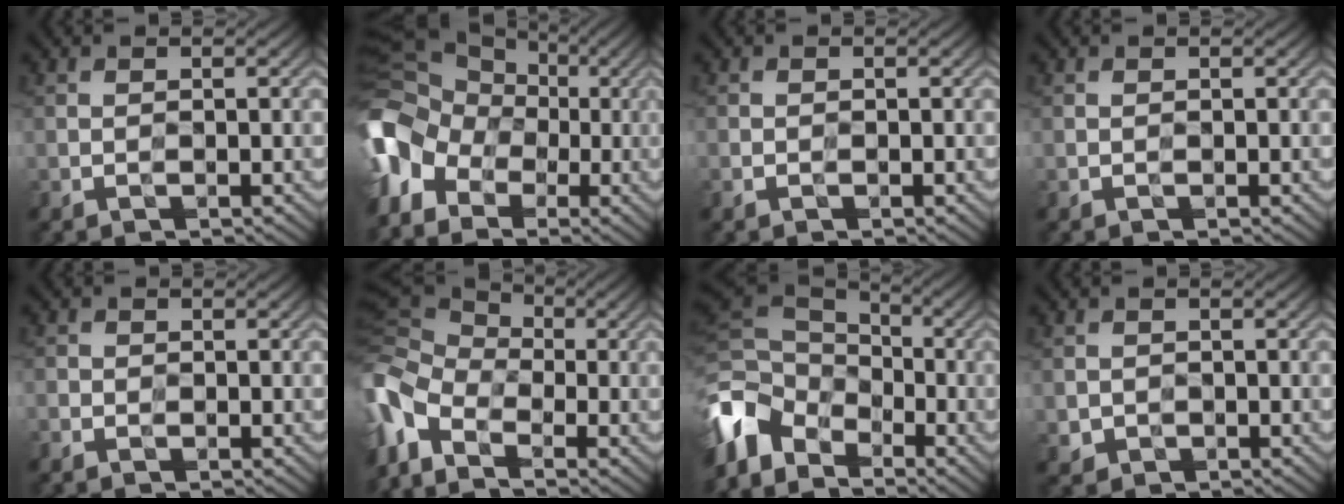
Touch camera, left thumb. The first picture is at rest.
{"total": 10.6, "force": [-3.0, 8.8, 5.2], "torque": [-0.161, -0.012, -0.068]}
{"total": 0.5, "force": [-0.4, 0.4, 0.0], "torque": [0.002, 0.000, -0.007]}
{"total": 0.0}
{"total": 1.1, "force": [-0.9, 0.7, -0.1], "torque": [0.005, 0.000, -0.021]}
{"total": 9.9, "force": [-4.2, 5.7, 6.8], "torque": [-0.197, -0.020, -0.084]}
{"total": 9.8, "force": [-4.8, 6.9, 5.2], "torque": [-0.154, -0.014, -0.101]}
{"total": 1.4, "force": [-0.4, 1.3, 0.1], "torque": [0.002, -0.004, -0.008]}